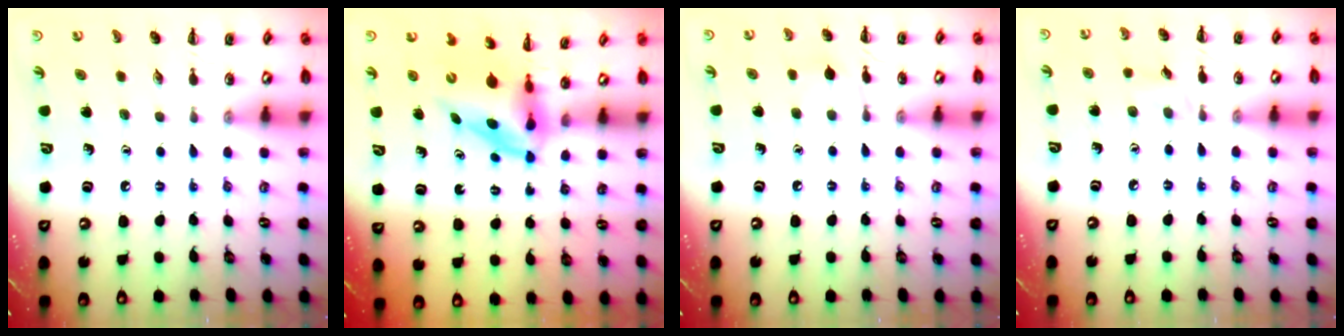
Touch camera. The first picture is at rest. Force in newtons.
{"total": 3.7, "press": 3.7, "slide": 0.6}
{"total": 6.1, "press": 5.8, "slide": 1.9}
{"total": 3.2, "press": 2.9, "slide": 1.3}